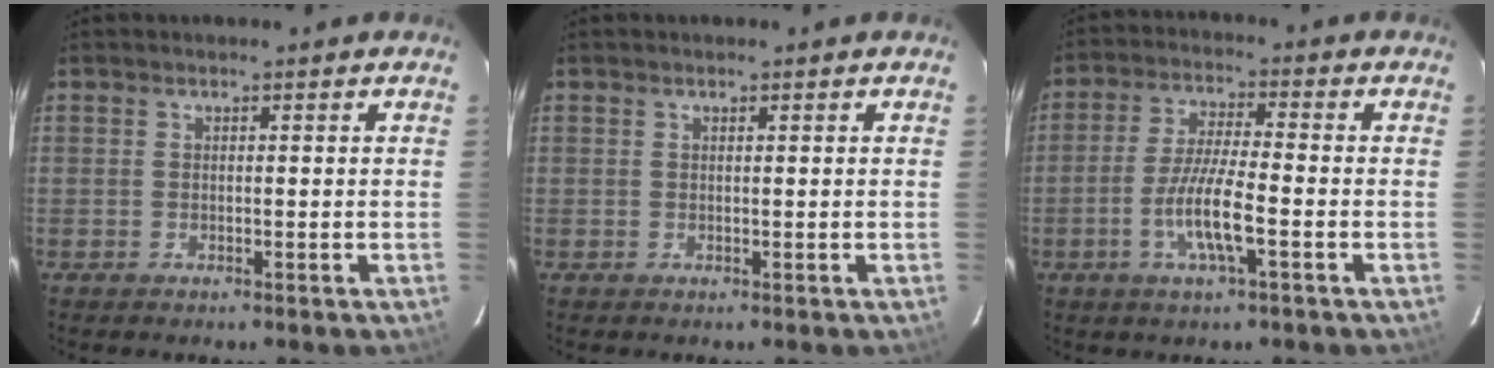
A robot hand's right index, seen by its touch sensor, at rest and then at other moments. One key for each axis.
{"total": 0.0}
{"total": 8.4, "fx": -3.0, "fy": 0.9, "fz": 7.8, "tx": -0.155, "ty": -0.005, "tz": -0.060}